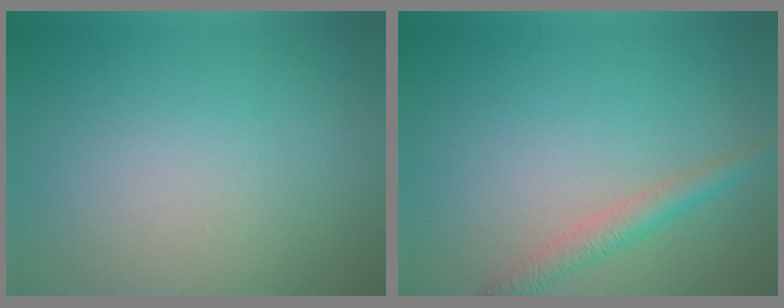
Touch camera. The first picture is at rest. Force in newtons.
{"total": 2.4, "press": 2.4, "slide": 0.1}